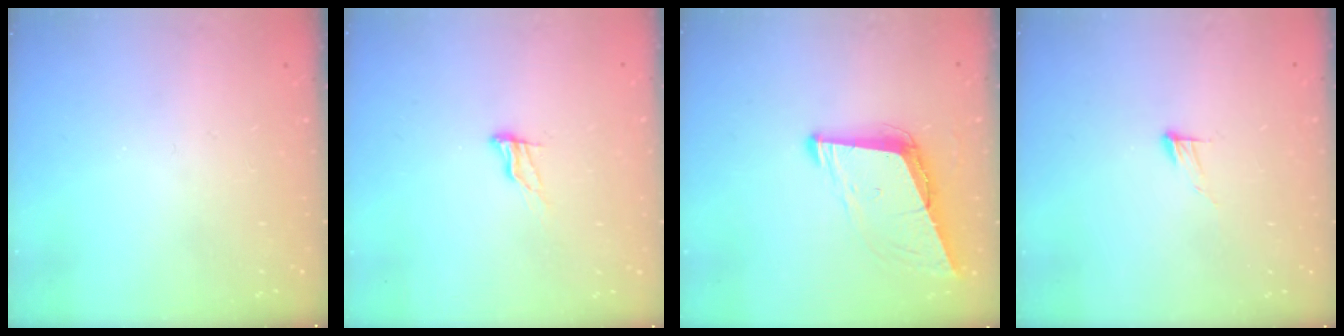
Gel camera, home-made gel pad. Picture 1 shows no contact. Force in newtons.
{"total": 5.8, "press": 5.8, "slide": 0.5}
{"total": 9.1, "press": 8.4, "slide": 3.5}
{"total": 5.2, "press": 5.1, "slide": 0.4}